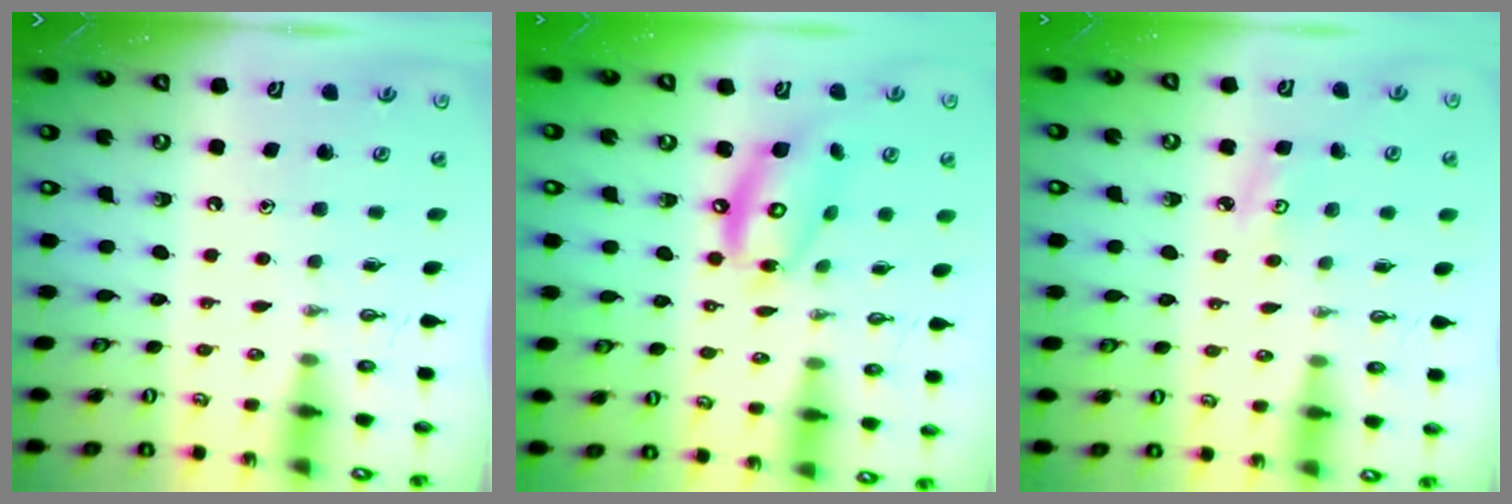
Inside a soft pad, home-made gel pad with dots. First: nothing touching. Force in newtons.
{"total": 13.3, "press": 13.3, "slide": 1.2}
{"total": 3.8, "press": 3.7, "slide": 0.4}